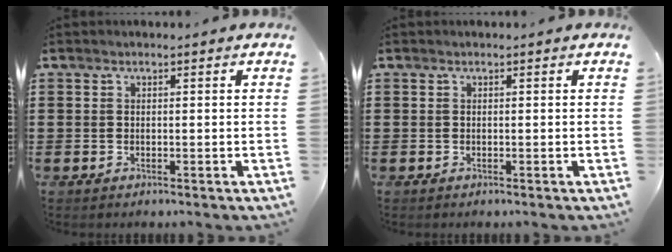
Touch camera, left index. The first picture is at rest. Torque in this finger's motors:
{"motor_torque": [-0.01, -0.01, 0.00, -0.01]}